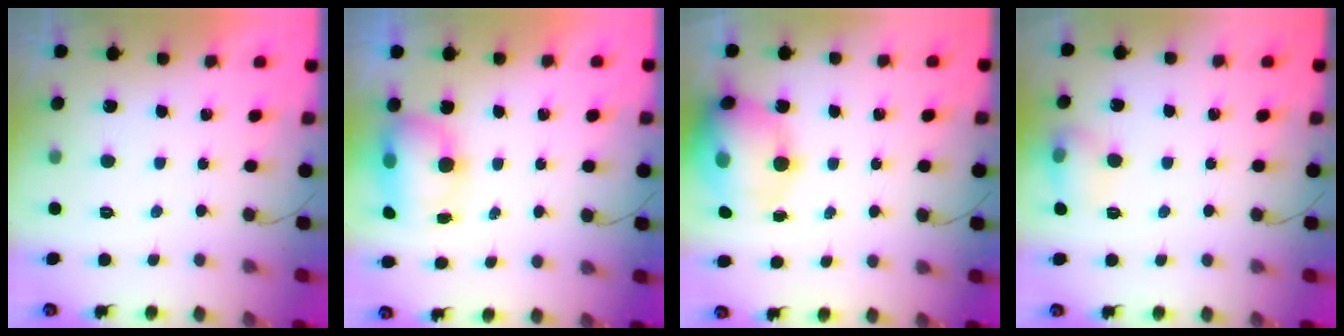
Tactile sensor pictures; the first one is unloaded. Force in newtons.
{"total": 7.2, "press": 7.1, "slide": 1.1}
{"total": 17.5, "press": 17.2, "slide": 3.5}
{"total": 7.9, "press": 7.8, "slide": 1.0}